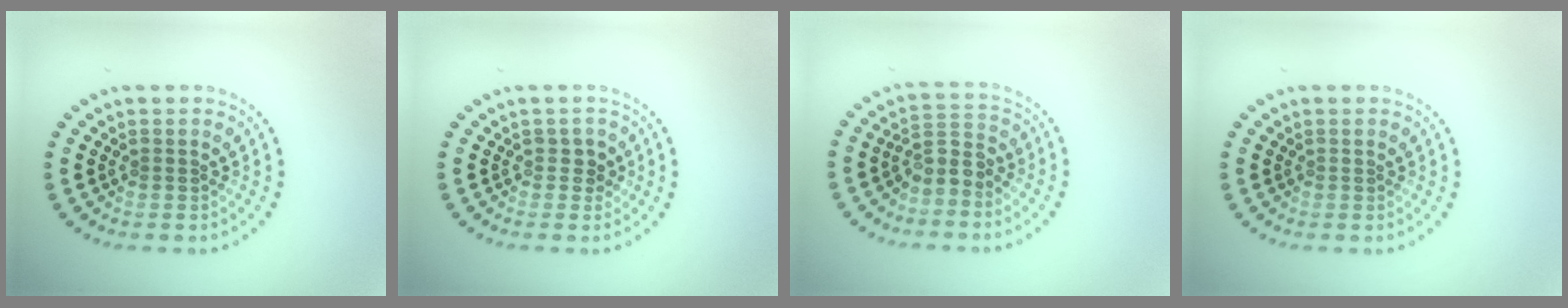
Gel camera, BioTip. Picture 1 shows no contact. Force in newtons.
{"total": 1.2, "press": 1.0, "slide": 0.6}
{"total": 2.5, "press": 2.0, "slide": 1.6}
{"total": 0.0}